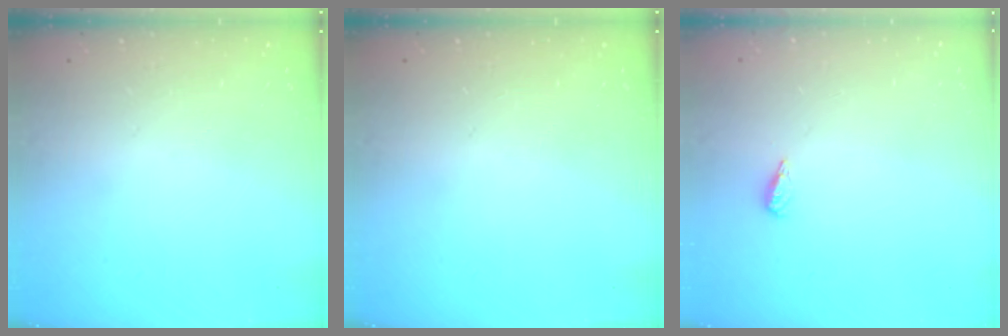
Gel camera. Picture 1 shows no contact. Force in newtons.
{"total": 0.0}
{"total": 2.2, "press": 2.2, "slide": 0.4}